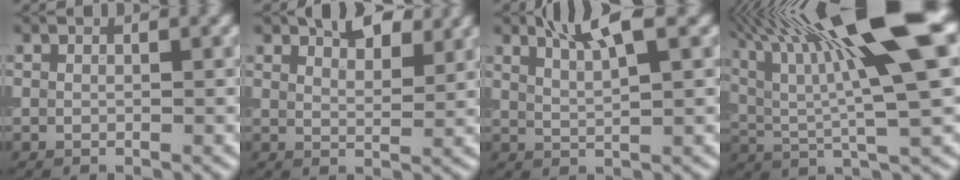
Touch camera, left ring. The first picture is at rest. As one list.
[{"total": 2.8, "force": [2.4, 1.1, 1.0], "torque": [-0.013, 0.004, 0.035]}, {"total": 3.8, "force": [2.5, 0.7, 2.8], "torque": [-0.041, 0.008, 0.044]}, {"total": 14.9, "force": [5.6, 3.4, 13.4], "torque": [-0.233, 0.020, 0.094]}]